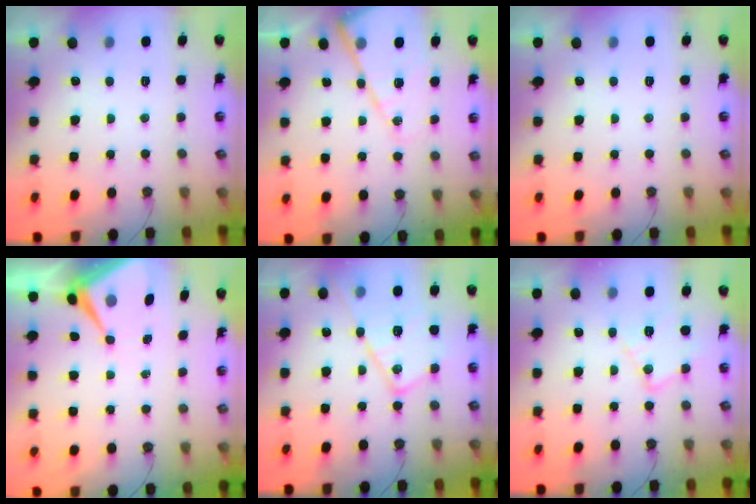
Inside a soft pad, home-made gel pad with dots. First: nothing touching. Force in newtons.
{"total": 15.0, "press": 15.0, "slide": 1.5}
{"total": 0.0}
{"total": 8.2, "press": 8.2, "slide": 0.6}
{"total": 16.7, "press": 16.7, "slide": 1.3}
{"total": 12.5, "press": 12.5, "slide": 0.7}